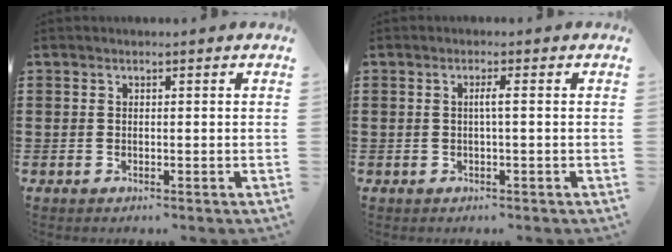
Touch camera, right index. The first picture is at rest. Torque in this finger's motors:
{"motor_torque": [0.31, -0.24, 0.05, 0.04]}